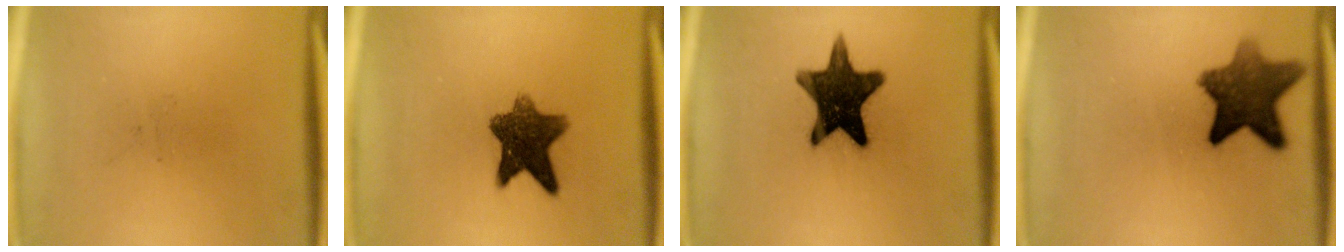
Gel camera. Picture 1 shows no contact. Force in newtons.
{"total": 9.2}
{"total": 15.2}
{"total": 10.4}